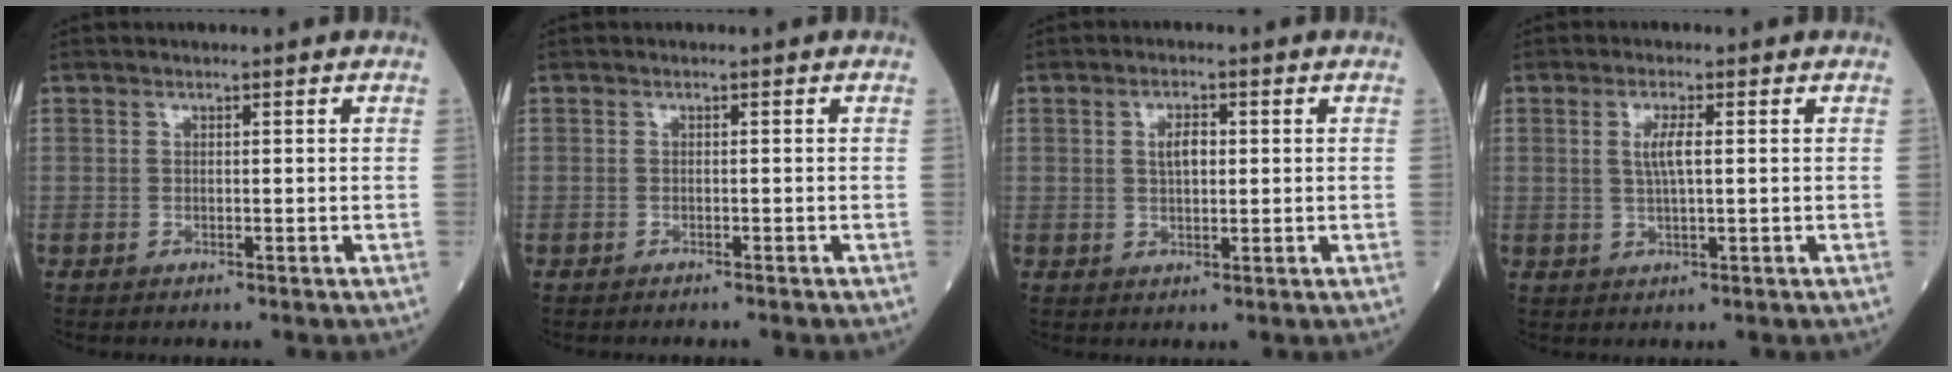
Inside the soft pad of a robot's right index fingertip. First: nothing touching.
{"total": 1.3, "force": [-1.3, 0.1, 0.5], "torque": [-0.009, 0.000, -0.016]}
{"total": 3.1, "force": [0.6, 1.3, 2.7], "torque": [-0.050, 0.004, 0.011]}
{"total": 3.2, "force": [0.6, 0.3, 3.2], "torque": [-0.065, 0.000, 0.012]}